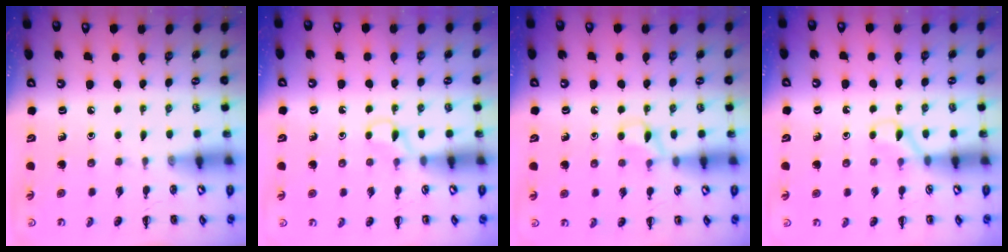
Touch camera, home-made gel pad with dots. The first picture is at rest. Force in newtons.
{"total": 4.7, "press": 4.5, "slide": 1.5}
{"total": 6.2, "press": 5.9, "slide": 2.0}
{"total": 4.4, "press": 4.1, "slide": 1.5}